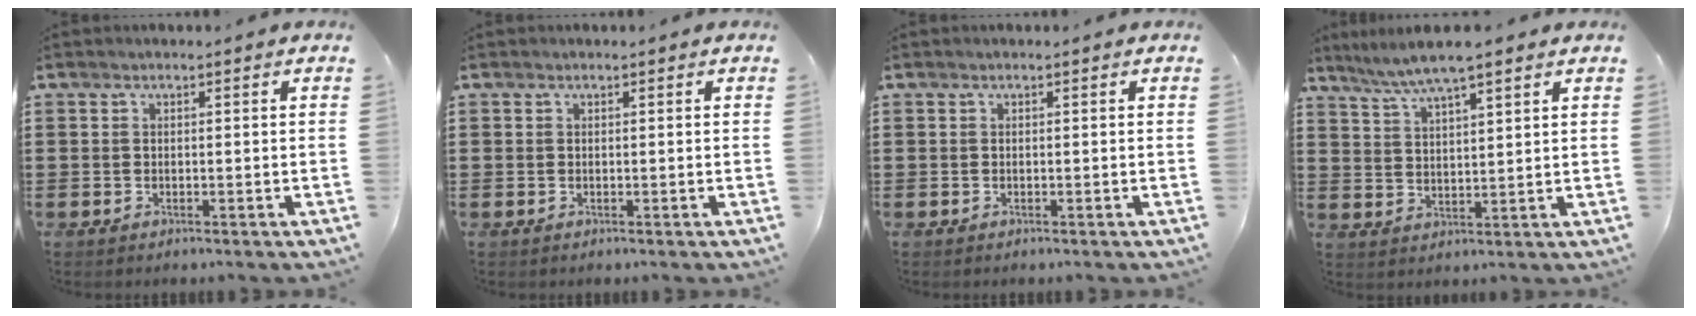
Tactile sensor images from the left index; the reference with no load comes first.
{"total": 0.0}
{"total": 0.0}
{"total": 5.5, "force": [4.6, 0.3, 3.0], "torque": [-0.071, -0.010, 0.080]}